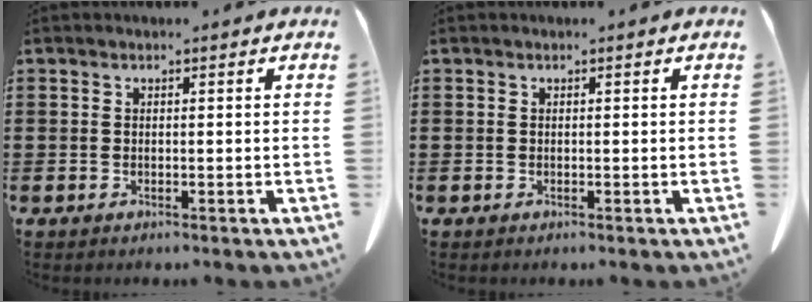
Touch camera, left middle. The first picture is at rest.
{"total": 0.0}